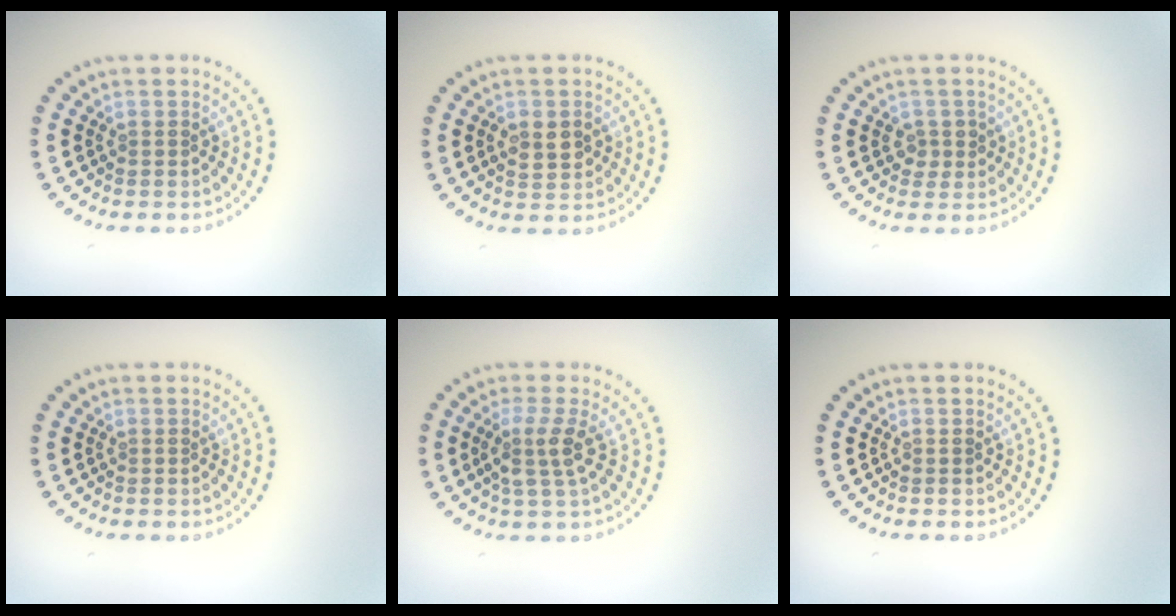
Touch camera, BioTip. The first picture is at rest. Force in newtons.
{"total": 2.2, "press": 2.2, "slide": 0.0}
{"total": 1.4, "press": 1.3, "slide": 0.7}
{"total": 0.0}
{"total": 2.7, "press": 2.2, "slide": 1.6}
{"total": 0.0}